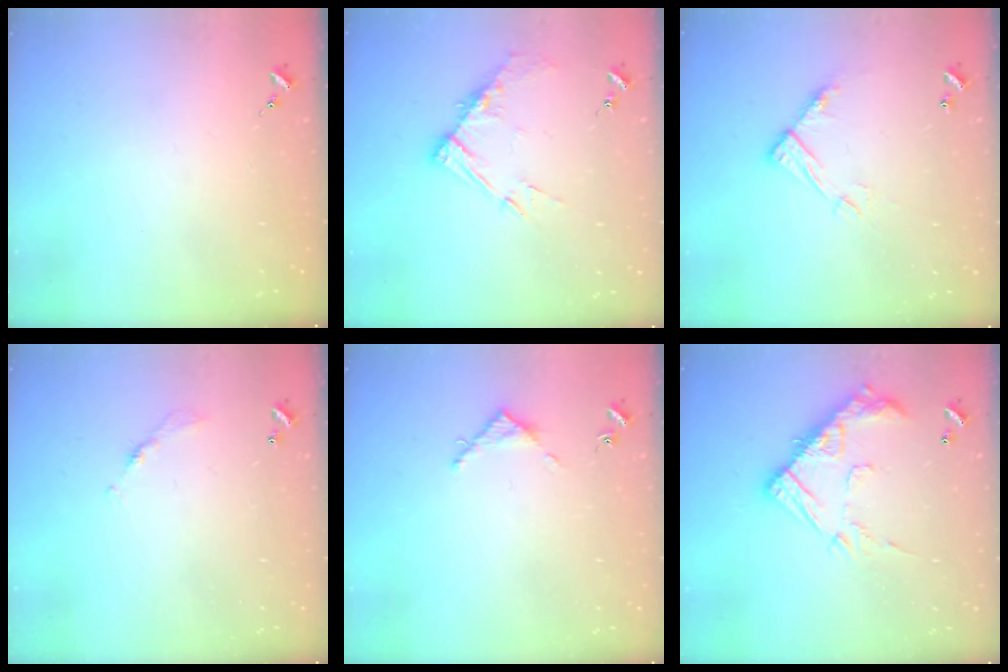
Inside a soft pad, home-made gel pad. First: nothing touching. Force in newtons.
{"total": 10.1, "press": 10.0, "slide": 1.1}
{"total": 11.1, "press": 11.0, "slide": 0.5}
{"total": 4.4, "press": 4.3, "slide": 0.2}
{"total": 4.0, "press": 4.0, "slide": 0.5}
{"total": 17.5, "press": 17.4, "slide": 1.3}